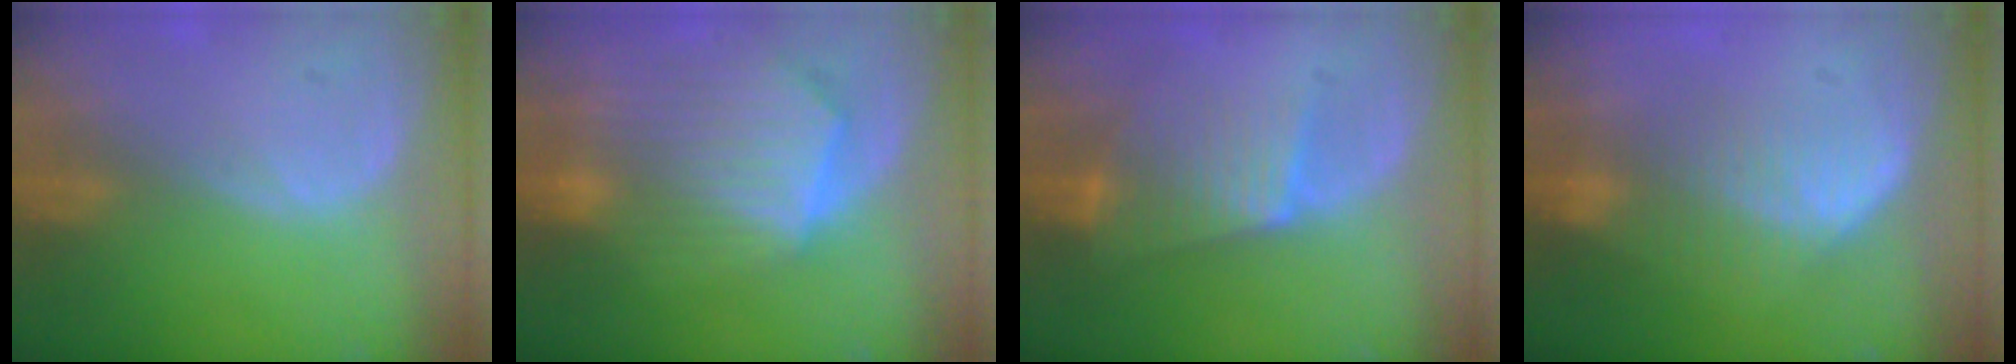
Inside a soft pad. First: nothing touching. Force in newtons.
{"total": 10.4, "press": 9.1, "slide": 5.1}
{"total": 6.9, "press": 6.2, "slide": 2.9}
{"total": 7.1, "press": 6.5, "slide": 2.8}